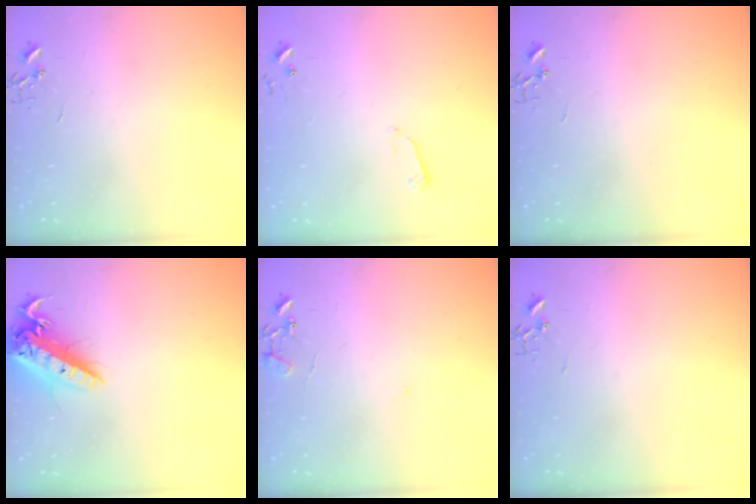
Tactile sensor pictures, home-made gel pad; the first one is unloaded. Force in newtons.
{"total": 4.0, "press": 3.9, "slide": 1.0}
{"total": 0.0}
{"total": 19.7, "press": 19.5, "slide": 2.7}
{"total": 8.7, "press": 8.7, "slide": 0.8}
{"total": 0.0}